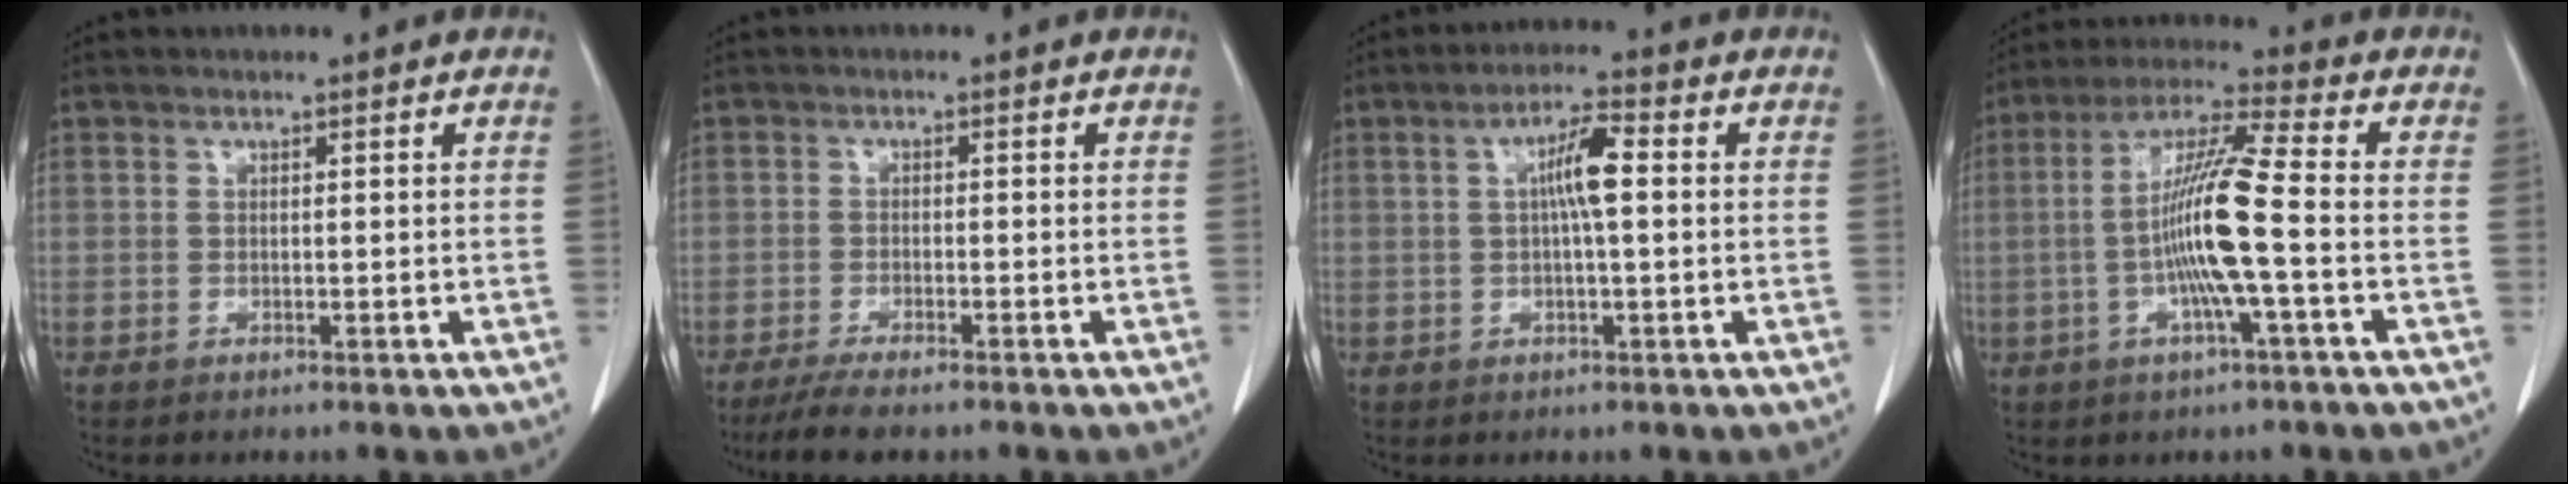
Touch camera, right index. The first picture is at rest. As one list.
[{"total": 5.6, "force": [-4.5, 0.6, 3.3], "torque": [-0.058, -0.013, -0.075]}, {"total": 5.5, "force": [0.7, 0.7, 5.4], "torque": [-0.100, 0.011, 0.009]}, {"total": 11.9, "force": [-1.7, -0.3, 11.8], "torque": [-0.225, 0.005, -0.039]}]